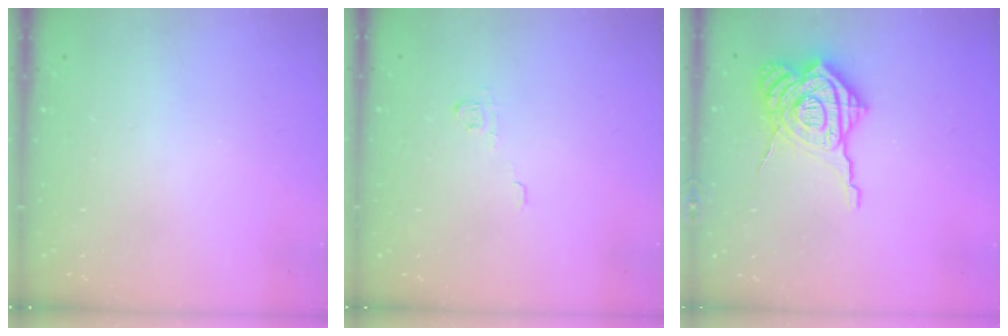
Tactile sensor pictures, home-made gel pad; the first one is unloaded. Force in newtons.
{"total": 3.3, "press": 3.3, "slide": 0.4}
{"total": 17.6, "press": 17.5, "slide": 2.0}